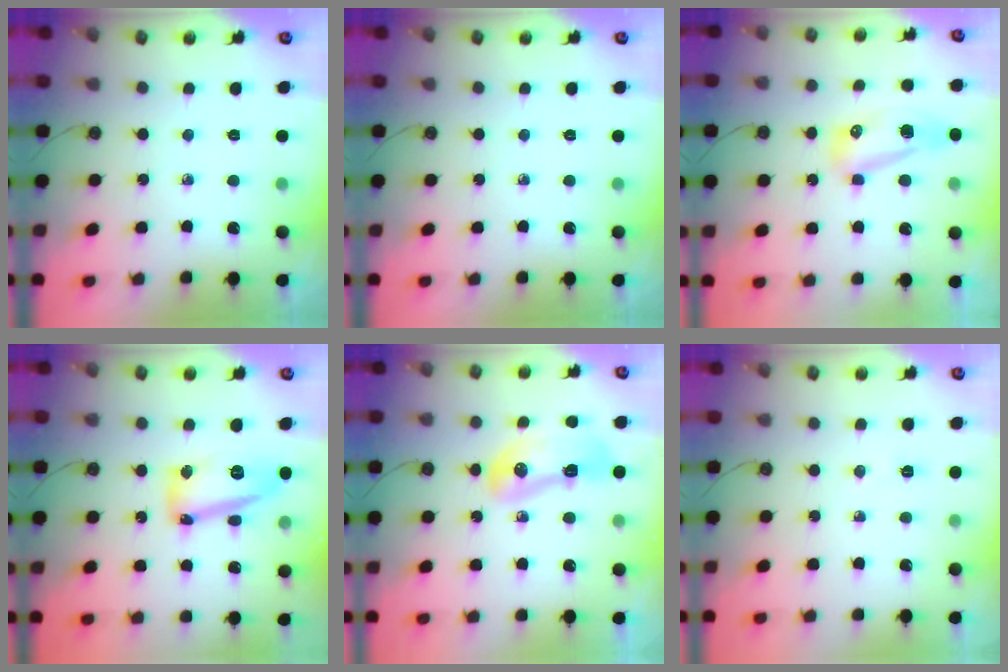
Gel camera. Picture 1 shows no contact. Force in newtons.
{"total": 0.0}
{"total": 10.7, "press": 9.8, "slide": 4.3}
{"total": 14.4, "press": 14.2, "slide": 2.1}
{"total": 20.1, "press": 14.2, "slide": 14.3}
{"total": 3.4, "press": 3.4, "slide": 0.5}